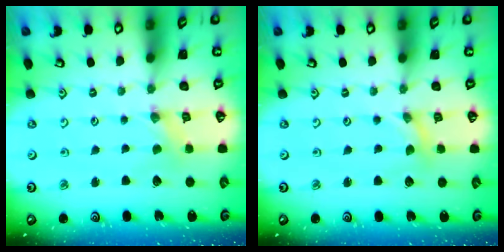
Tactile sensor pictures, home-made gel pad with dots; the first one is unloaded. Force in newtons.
{"total": 0.0}